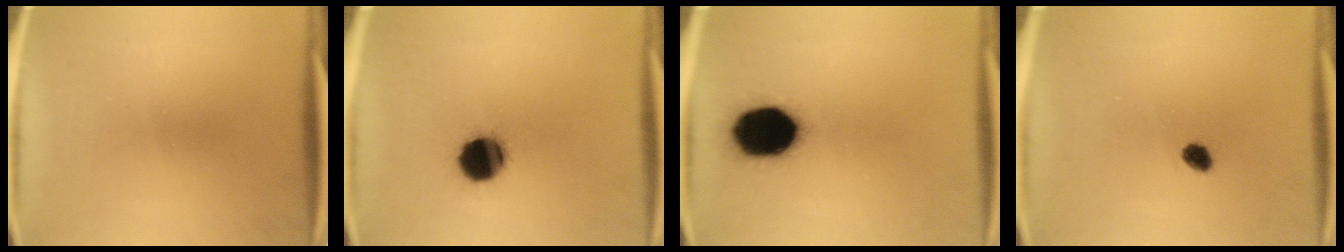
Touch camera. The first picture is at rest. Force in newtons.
{"total": 11.2}
{"total": 17.5}
{"total": 2.2}